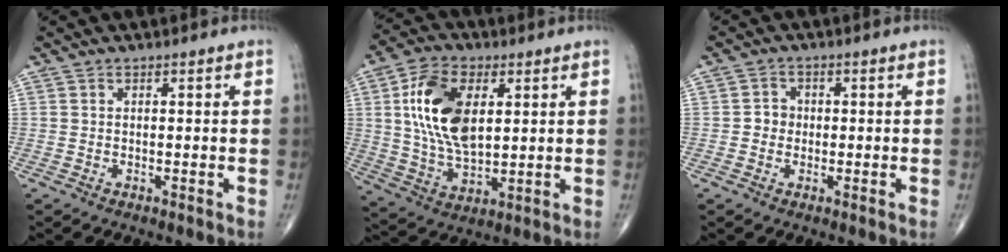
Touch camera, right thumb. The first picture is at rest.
{"total": 15.4, "force": [3.6, 8.5, 12.4], "torque": [-0.226, -0.008, 0.070]}
{"total": 2.6, "force": [-0.3, 2.4, 1.0], "torque": [0.000, 0.007, -0.011]}